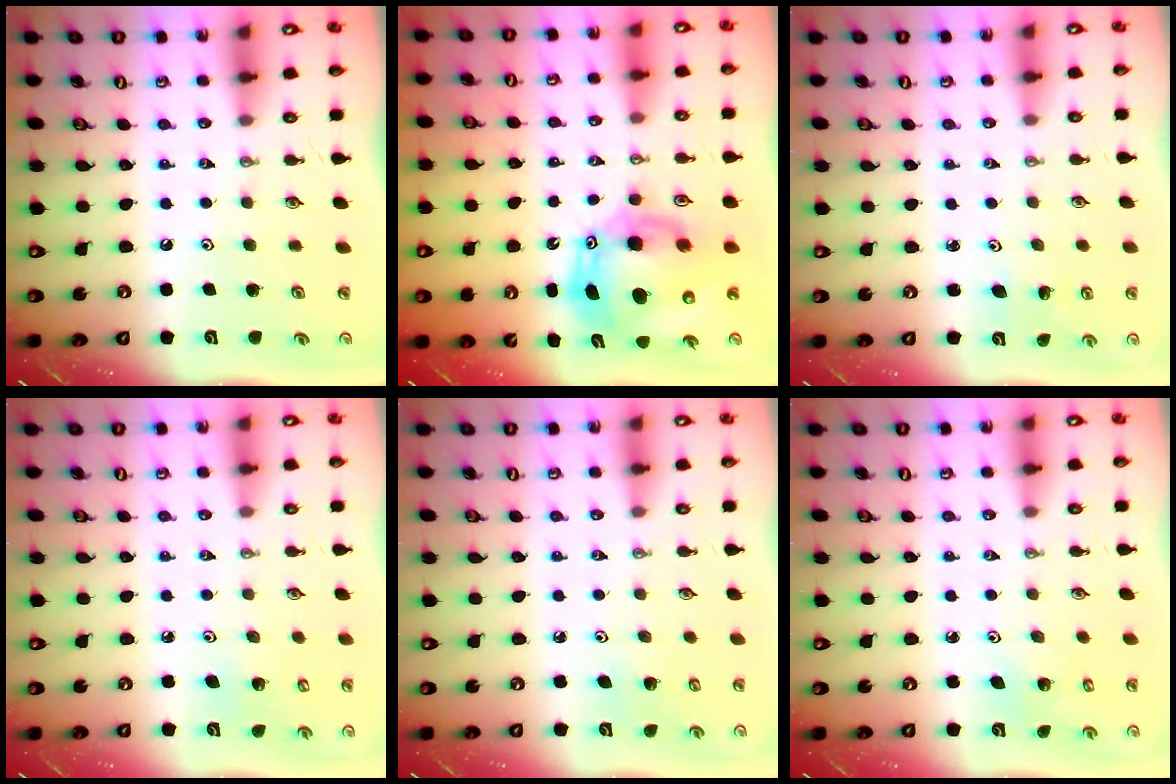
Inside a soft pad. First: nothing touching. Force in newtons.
{"total": 14.4, "press": 14.2, "slide": 2.3}
{"total": 2.5, "press": 2.5, "slide": 0.2}
{"total": 3.8, "press": 3.8, "slide": 0.4}
{"total": 3.8, "press": 3.8, "slide": 0.2}
{"total": 2.3, "press": 2.3, "slide": 0.2}